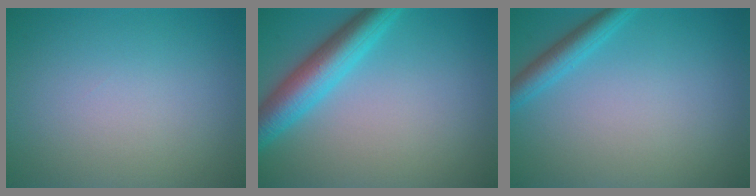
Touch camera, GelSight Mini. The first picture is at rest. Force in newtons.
{"total": 5.3, "press": 5.3, "slide": 0.2}
{"total": 2.5, "press": 2.4, "slide": 0.1}